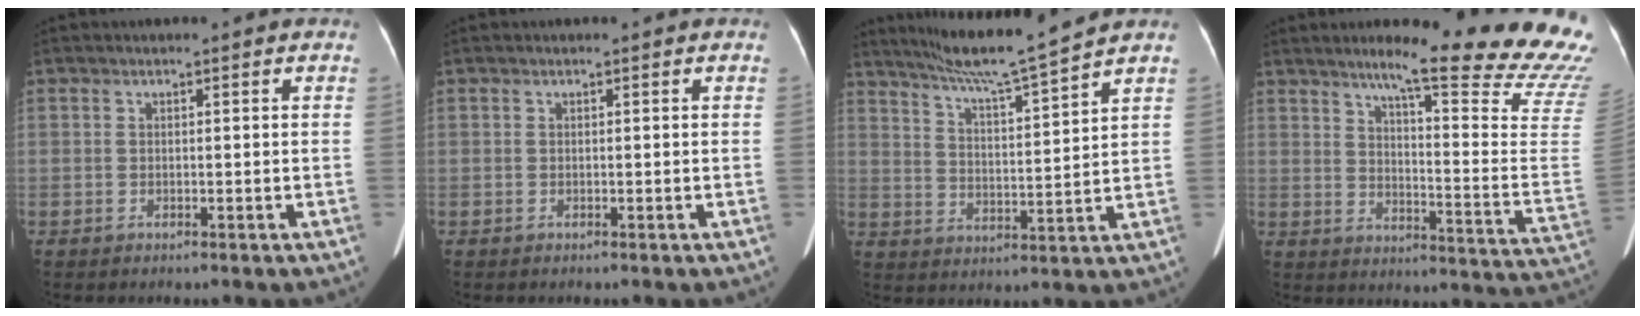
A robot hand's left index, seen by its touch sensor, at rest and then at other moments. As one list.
[{"total": 0.0}, {"total": 11.7, "force": [10.3, -1.8, 5.2], "torque": [-0.090, -0.005, 0.171]}, {"total": 25.5, "force": [21.6, 0.7, 13.7], "torque": [-0.165, -0.105, 0.257]}]